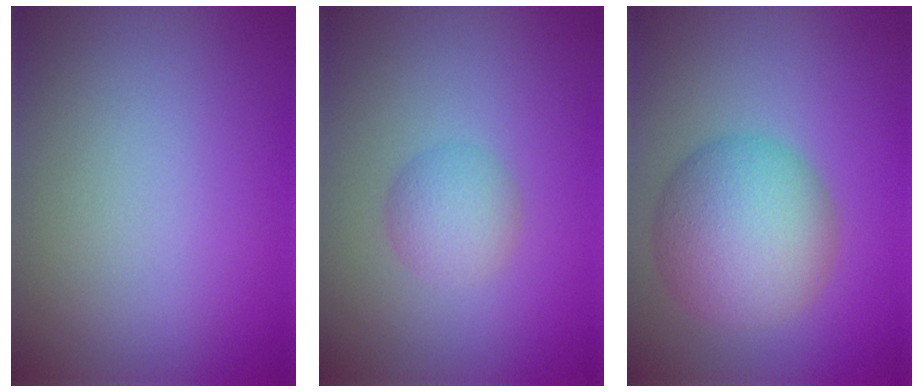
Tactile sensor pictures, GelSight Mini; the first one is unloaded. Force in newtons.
{"total": 2.4, "press": 2.4, "slide": 0.1}
{"total": 7.3, "press": 7.3, "slide": 0.2}